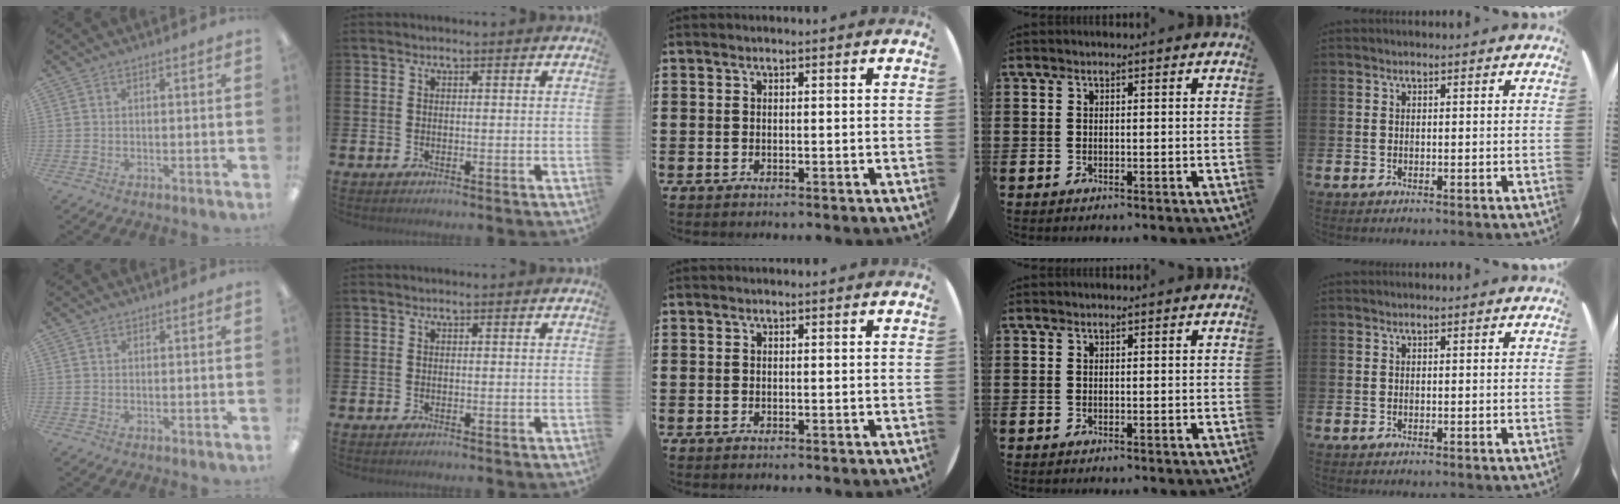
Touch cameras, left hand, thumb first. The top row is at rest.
{}